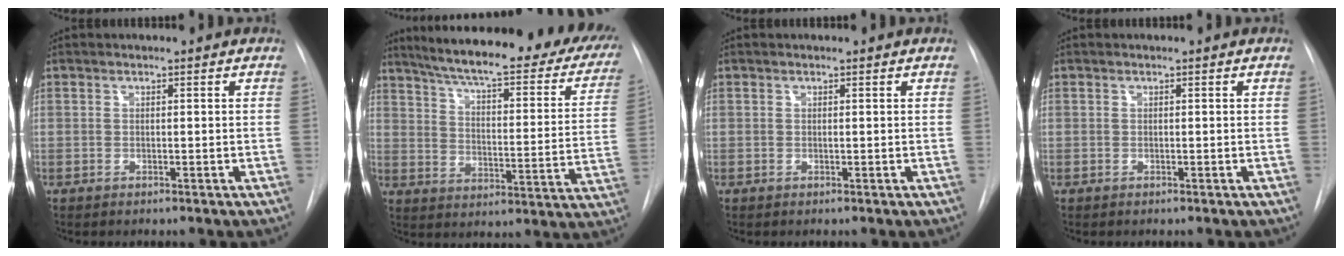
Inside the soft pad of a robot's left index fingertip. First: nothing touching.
{"total": 30.6, "force": [24.9, 6.5, 16.5], "torque": [-0.233, -0.046, 0.305]}
{"total": 0.0}
{"total": 0.0}